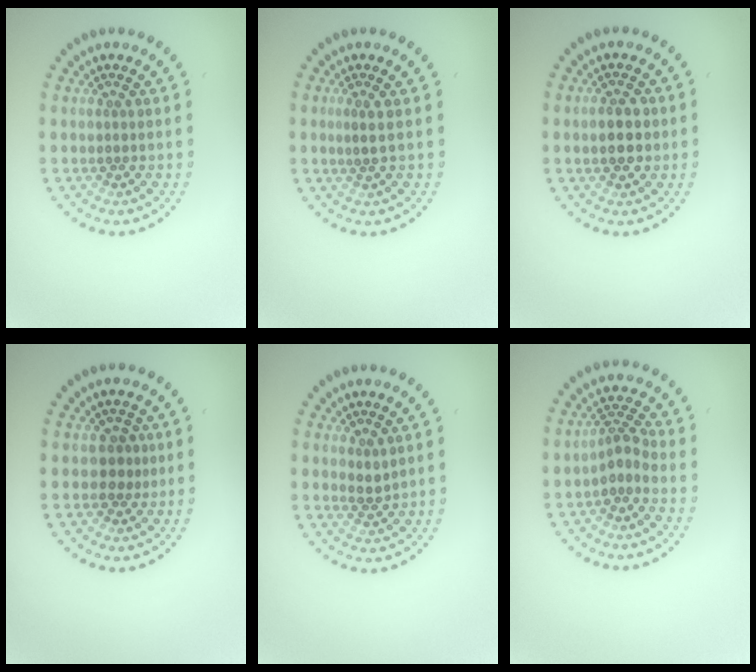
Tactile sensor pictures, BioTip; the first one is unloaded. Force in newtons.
{"total": 1.1, "press": 0.8, "slide": 0.8}
{"total": 2.6, "press": 2.6, "slide": 0.2}
{"total": 1.4, "press": 1.2, "slide": 0.8}
{"total": 0.9, "press": 0.8, "slide": 0.5}
{"total": 2.2, "press": 1.6, "slide": 1.5}